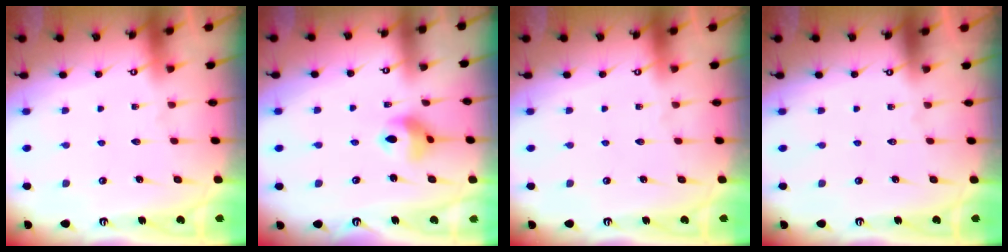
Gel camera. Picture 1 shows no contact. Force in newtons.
{"total": 7.2, "press": 7.2, "slide": 0.4}
{"total": 0.0}
{"total": 0.0}